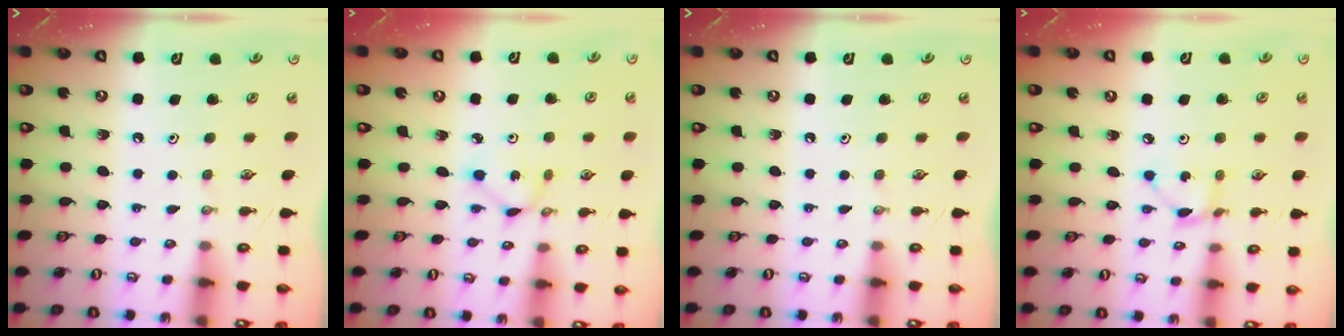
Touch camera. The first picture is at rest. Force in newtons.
{"total": 1.9, "press": 1.9, "slide": 0.2}
{"total": 0.0}
{"total": 2.6, "press": 2.6, "slide": 0.2}